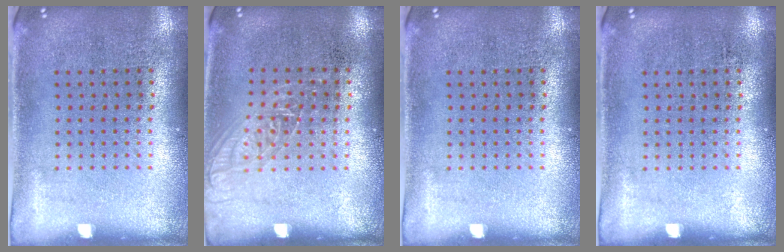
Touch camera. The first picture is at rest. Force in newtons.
{"total": 1.1, "press": 1.1, "slide": 0.4}
{"total": 0.0}
{"total": 0.0}